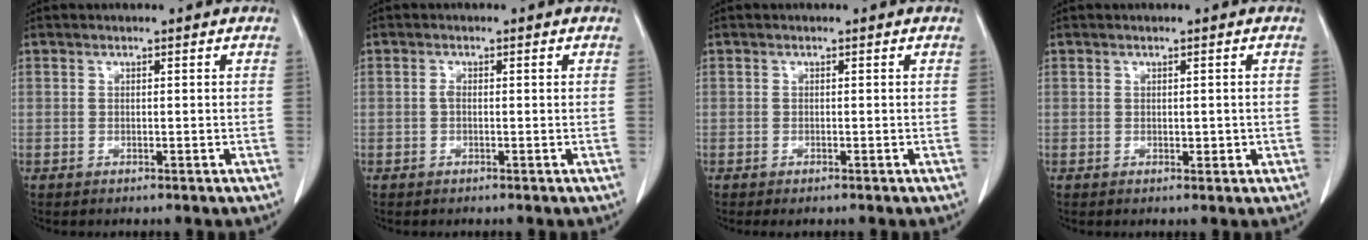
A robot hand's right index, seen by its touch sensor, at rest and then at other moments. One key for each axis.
{"total": 1.0, "fx": 0.1, "fy": 0.4, "fz": 0.9, "tx": -0.014, "ty": 0.003, "tz": 0.003}
{"total": 0.6, "fx": -0.4, "fy": 0.1, "fz": 0.4, "tx": -0.007, "ty": -0.003, "tz": -0.002}
{"total": 1.2, "fx": 0.1, "fy": 0.8, "fz": 0.8, "tx": -0.007, "ty": 0.000, "tz": 0.006}